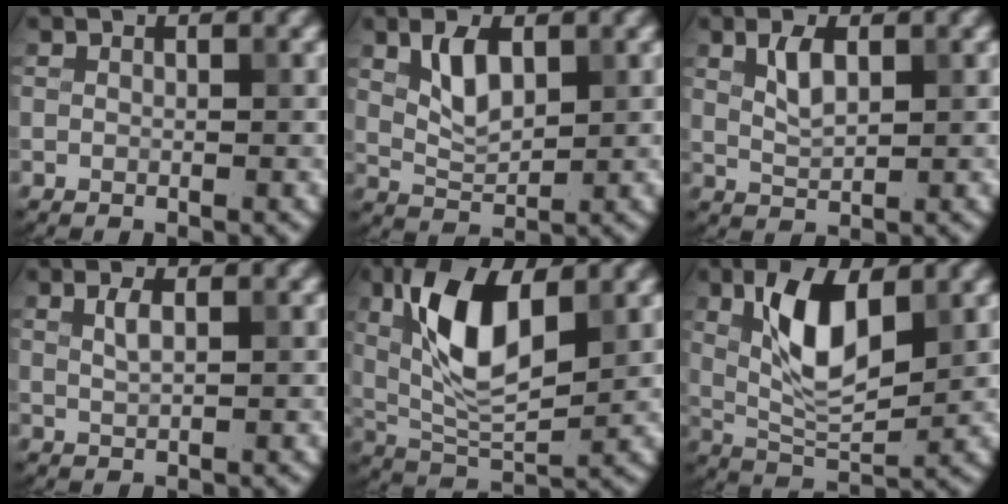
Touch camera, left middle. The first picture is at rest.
{"total": 3.5, "force": [1.3, 1.8, 2.7], "torque": [-0.056, 0.001, 0.027]}
{"total": 2.3, "force": [1.0, 1.0, 1.8], "torque": [-0.040, 0.001, 0.021]}
{"total": 1.3, "force": [0.5, 0.4, 1.1], "torque": [-0.025, 0.001, 0.012]}
{"total": 8.5, "force": [2.5, 3.6, 7.3], "torque": [-0.142, 0.003, 0.045]}
{"total": 6.9, "force": [2.0, 2.9, 6.0], "torque": [-0.116, 0.002, 0.037]}